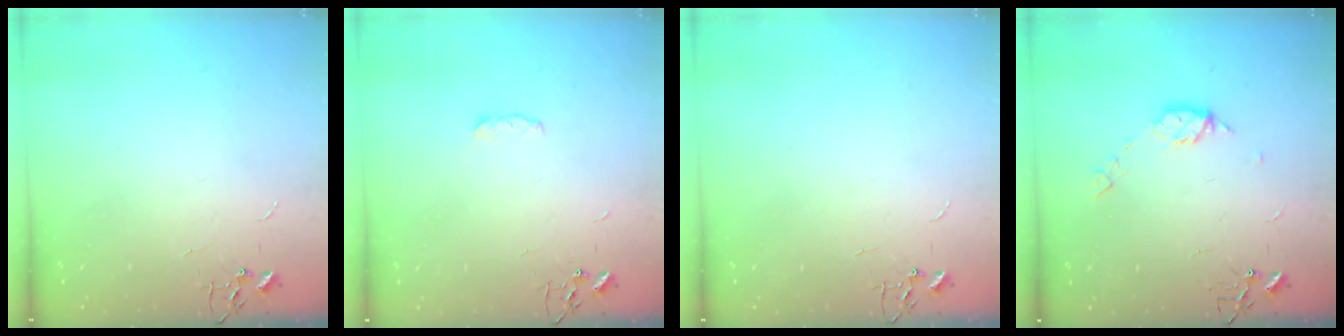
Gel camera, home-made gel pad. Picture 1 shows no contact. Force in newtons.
{"total": 3.9, "press": 3.8, "slide": 0.7}
{"total": 0.0}
{"total": 7.1, "press": 7.1, "slide": 0.3}